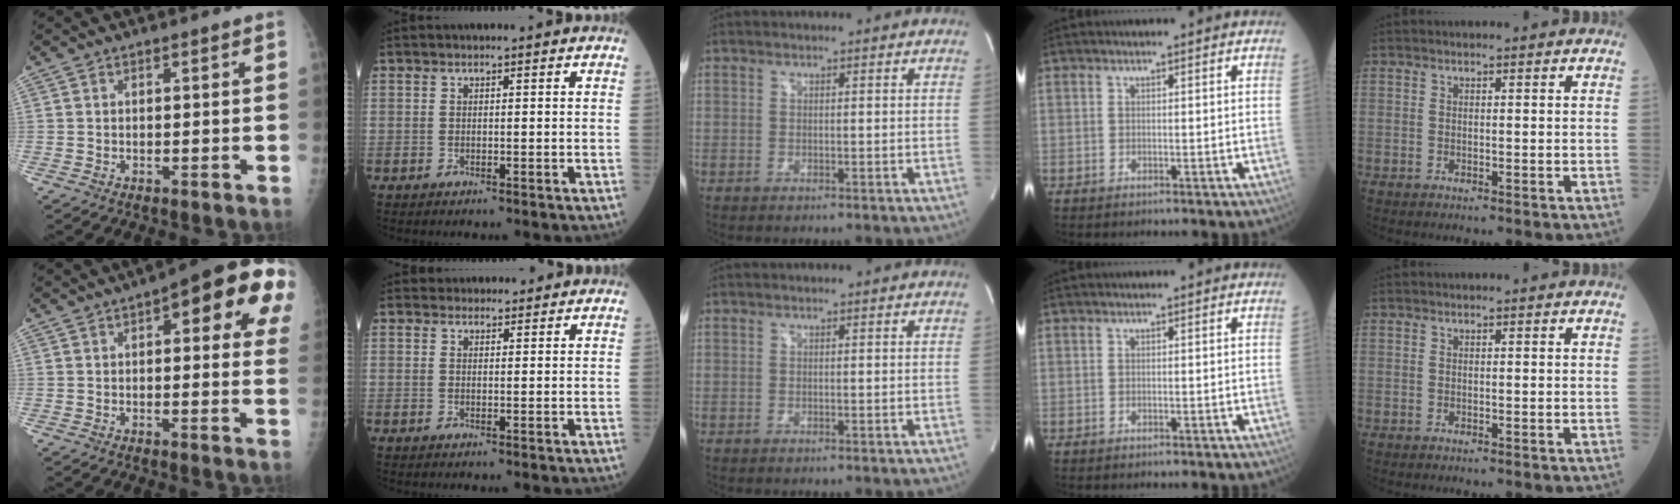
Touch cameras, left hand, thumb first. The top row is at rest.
{"thumb": {"total": 17.5, "force": [6.6, 6.2, 15.0], "torque": [-0.159, 0.004, 0.071]}, "index": {"total": 3.8, "force": [3.6, 1.4, 0.2], "torque": [0.006, 0.015, 0.044]}}